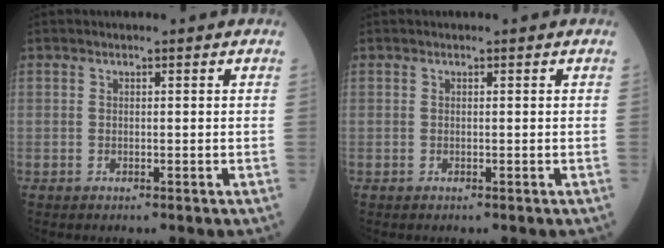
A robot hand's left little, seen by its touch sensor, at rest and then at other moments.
{"total": 0.0}